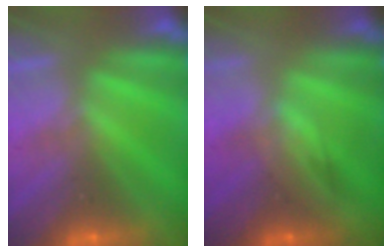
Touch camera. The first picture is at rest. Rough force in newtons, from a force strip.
{"total": 1.6}